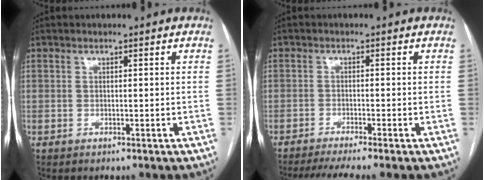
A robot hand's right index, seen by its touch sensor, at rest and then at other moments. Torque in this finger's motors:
{"motor_torque": [0.54, -0.45, 0.18, 0.05]}